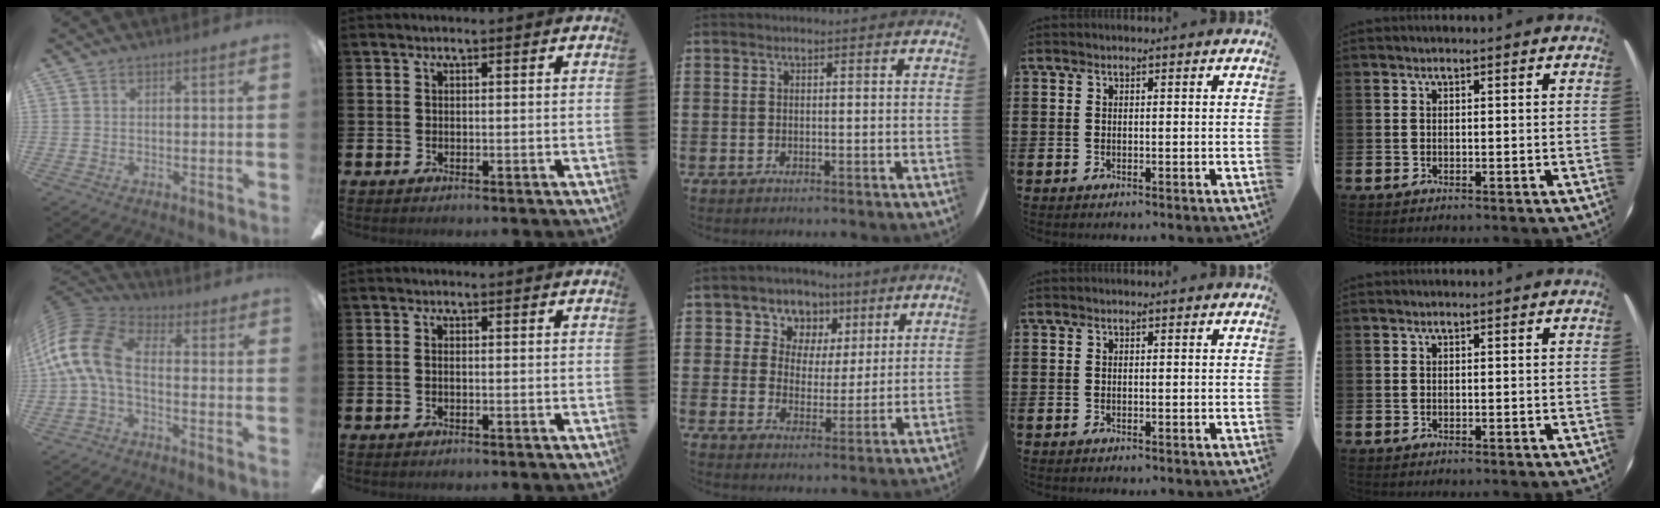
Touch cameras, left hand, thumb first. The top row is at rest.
{"thumb": {"total": 15.1, "force": [-0.8, 8.9, 12.1], "torque": [-0.261, 0.015, -0.017]}, "index": {"total": 0.6, "force": [-0.2, 0.1, 0.5], "torque": [-0.002, -0.005, -0.006]}, "middle": {"total": 5.8, "force": [3.6, 4.6, 0.4], "torque": [-0.041, -0.018, 0.059]}}